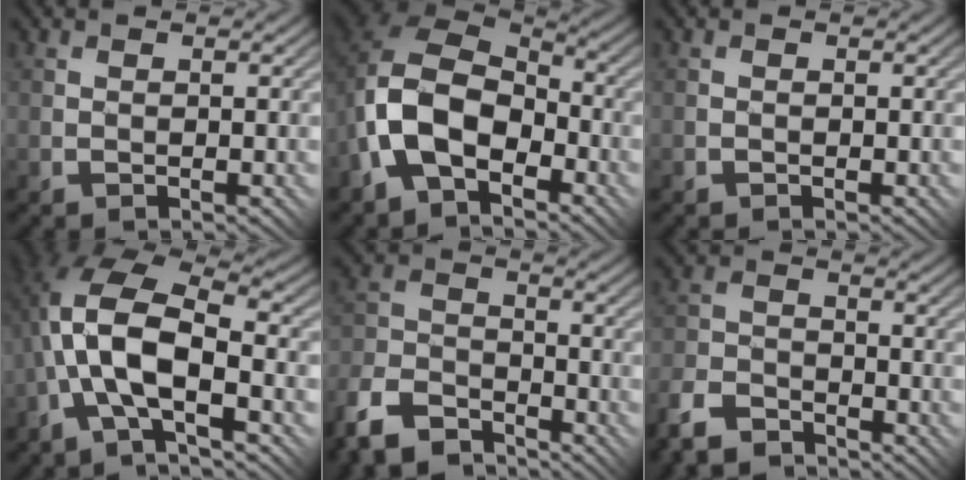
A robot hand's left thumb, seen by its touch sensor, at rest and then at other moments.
{"total": 12.2, "force": [-4.2, 8.1, 8.2], "torque": [-0.179, -0.020, -0.083]}
{"total": 0.0}
{"total": 11.0, "force": [-2.1, 4.8, 9.6], "torque": [-0.212, 0.017, -0.051]}
{"total": 9.8, "force": [-7.9, 4.4, 3.8], "torque": [-0.099, -0.012, -0.164]}
{"total": 6.9, "force": [-5.9, 2.8, 2.3], "torque": [-0.056, -0.007, -0.126]}